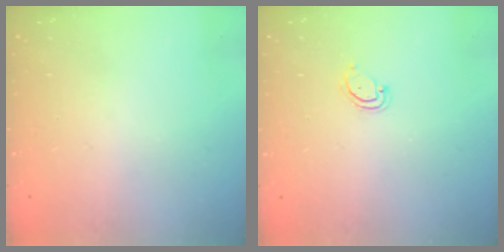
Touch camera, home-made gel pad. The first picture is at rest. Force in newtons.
{"total": 2.5, "press": 2.5, "slide": 0.1}